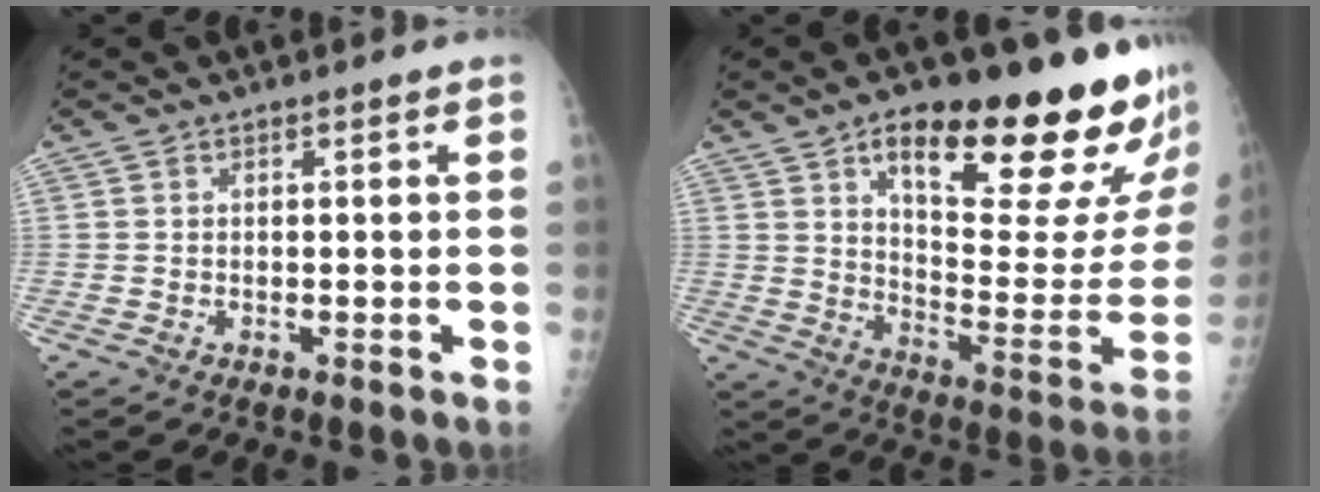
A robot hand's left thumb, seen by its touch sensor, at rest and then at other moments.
{"total": 28.6, "force": [17.0, 8.2, 21.5], "torque": [-0.249, -0.068, 0.251]}